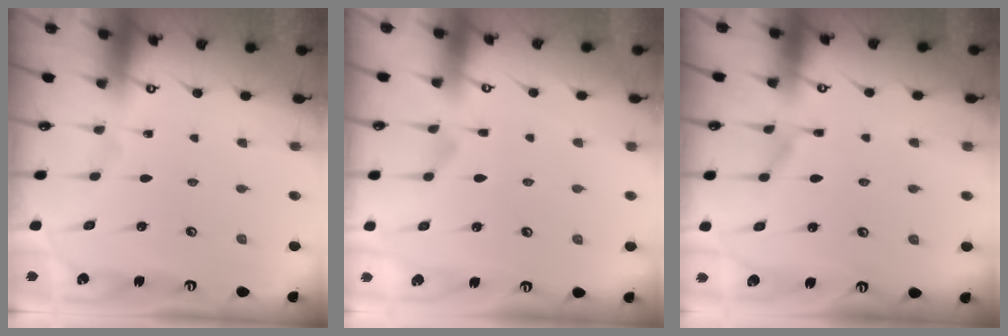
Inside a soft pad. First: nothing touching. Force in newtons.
{"total": 1.1, "press": 0.3, "slide": 1.0}
{"total": 4.9, "press": 4.8, "slide": 0.6}